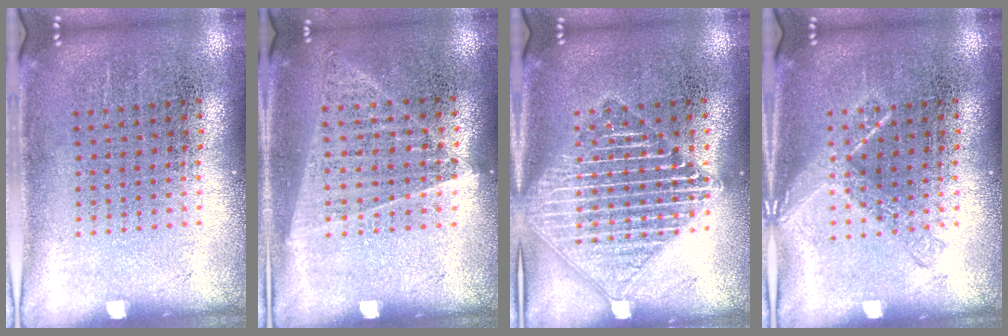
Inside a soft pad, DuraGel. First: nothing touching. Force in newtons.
{"total": 1.2, "press": 1.1, "slide": 0.1}
{"total": 3.3, "press": 3.3, "slide": 0.5}
{"total": 1.9, "press": 1.9, "slide": 0.3}